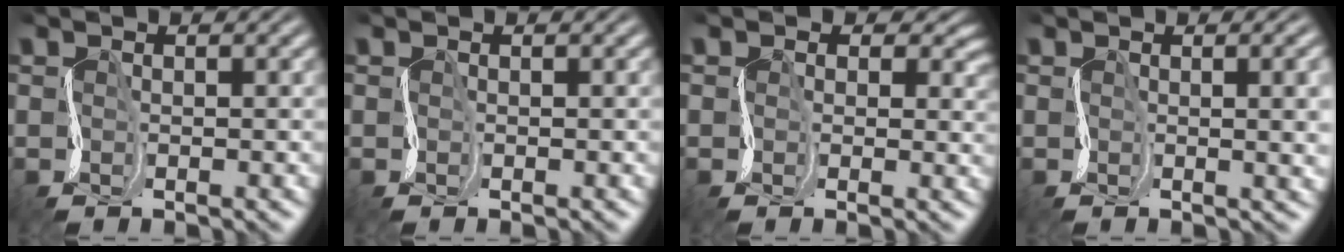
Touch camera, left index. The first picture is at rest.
{"total": 0.0}
{"total": 4.6, "force": [1.4, 3.5, 2.6], "torque": [-0.040, 0.009, 0.017]}
{"total": 6.6, "force": [0.4, 3.1, 5.8], "torque": [-0.042, 0.009, 0.006]}